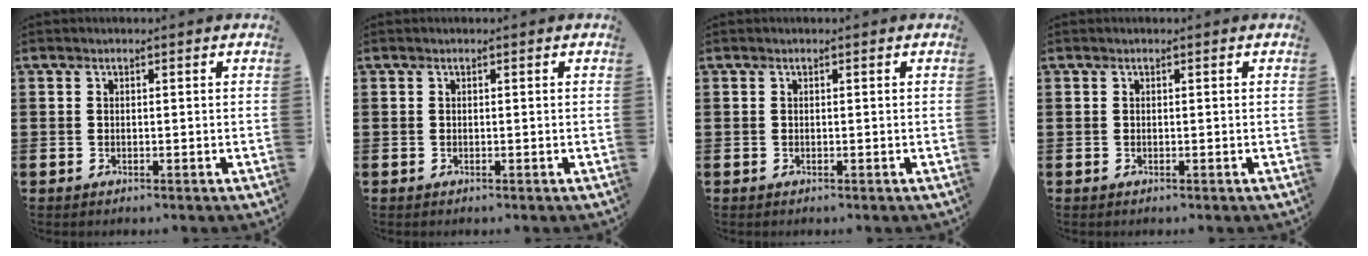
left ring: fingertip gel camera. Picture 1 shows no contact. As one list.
[{"total": 0.0}, {"total": 0.0}, {"total": 0.0}]